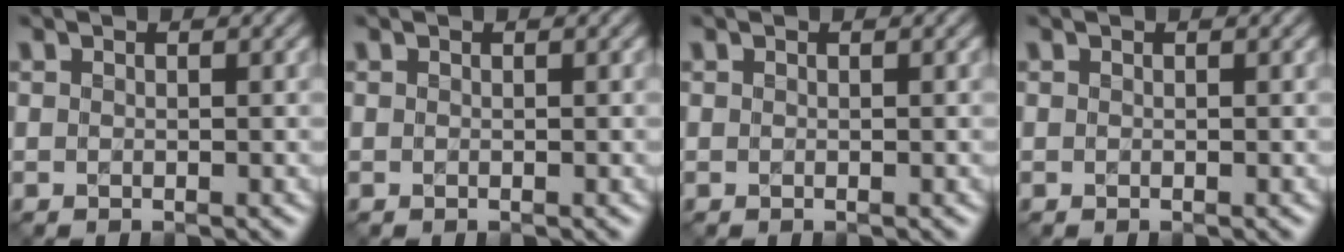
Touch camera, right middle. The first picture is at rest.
{"total": 0.0}
{"total": 0.0}
{"total": 0.0}